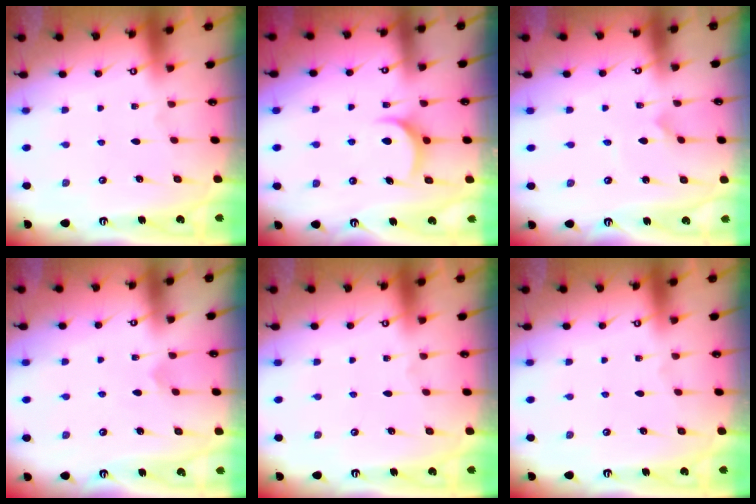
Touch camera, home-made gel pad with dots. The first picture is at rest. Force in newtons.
{"total": 7.9, "press": 7.9, "slide": 0.3}
{"total": 2.4, "press": 2.4, "slide": 0.2}
{"total": 3.3, "press": 3.3, "slide": 0.2}
{"total": 0.0}
{"total": 0.0}